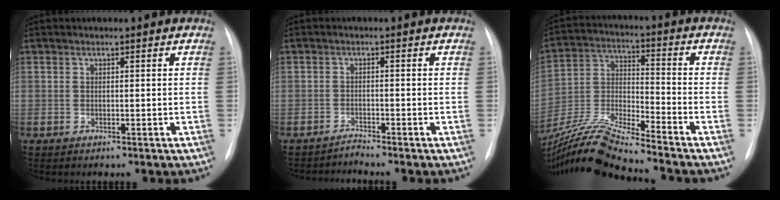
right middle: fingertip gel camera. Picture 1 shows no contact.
{"total": 1.6, "force": [-1.3, -0.7, -0.6], "torque": [0.016, -0.010, -0.020]}
{"total": 15.5, "force": [-14.1, -1.6, 6.0], "torque": [-0.127, 0.000, -0.266]}